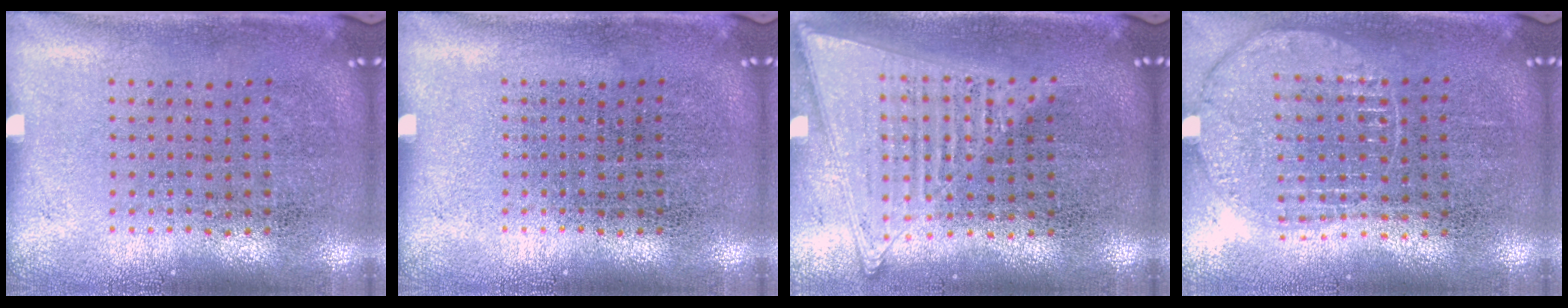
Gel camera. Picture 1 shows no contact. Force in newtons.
{"total": 0.0}
{"total": 1.4, "press": 1.4, "slide": 0.1}
{"total": 1.1, "press": 1.1, "slide": 0.1}